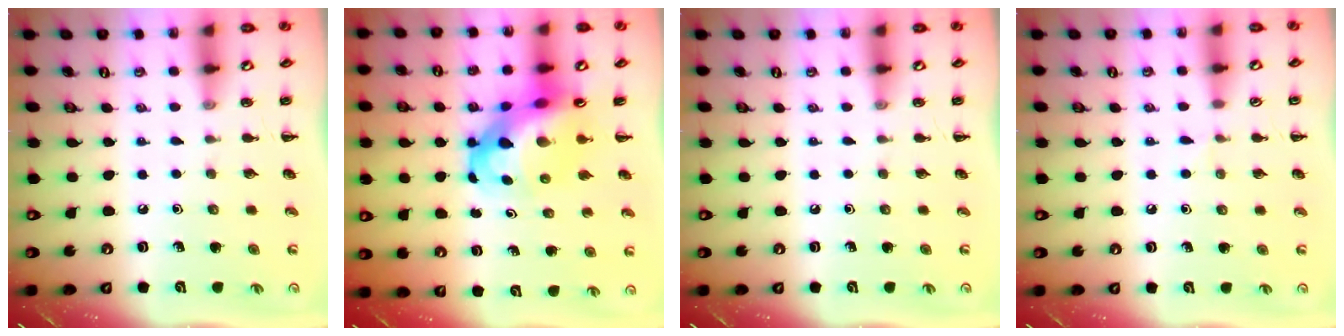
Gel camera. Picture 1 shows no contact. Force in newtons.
{"total": 10.5, "press": 10.0, "slide": 3.0}
{"total": 0.0}
{"total": 3.8, "press": 3.5, "slide": 1.5}